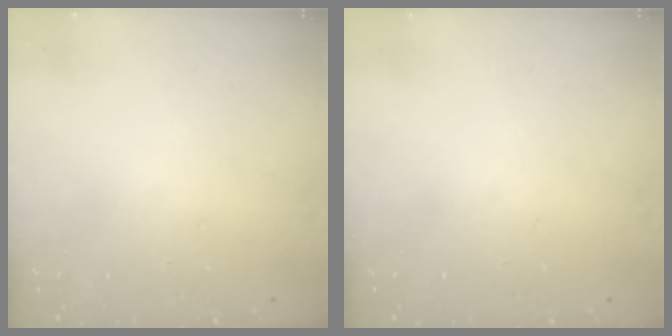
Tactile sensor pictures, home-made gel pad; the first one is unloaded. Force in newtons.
{"total": 0.0}